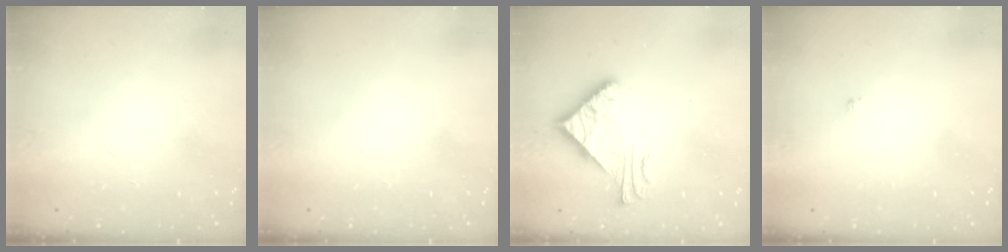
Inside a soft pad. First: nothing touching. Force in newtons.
{"total": 0.0}
{"total": 5.8, "press": 5.7, "slide": 0.6}
{"total": 1.0, "press": 0.9, "slide": 0.3}